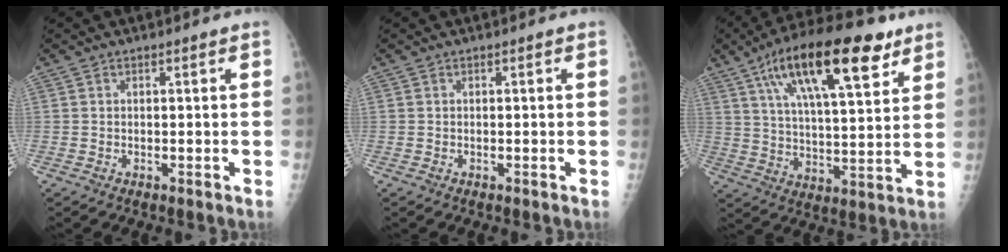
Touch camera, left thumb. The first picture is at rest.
{"total": 0.0}
{"total": 22.1, "force": [11.7, 7.5, 17.2], "torque": [-0.267, -0.017, 0.192]}